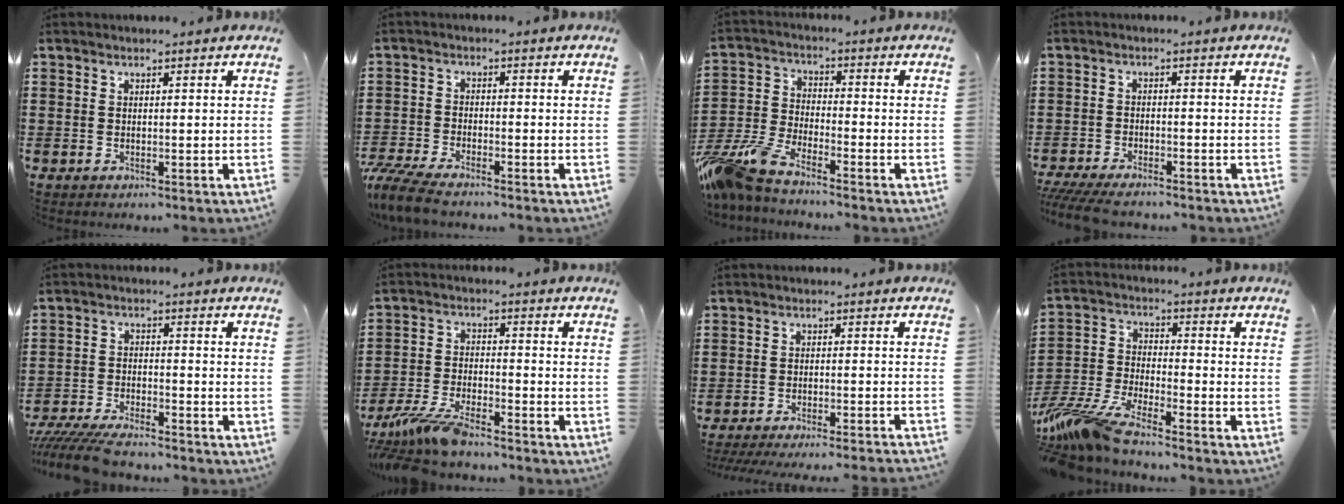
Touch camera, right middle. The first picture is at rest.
{"total": 5.3, "force": [-4.9, 0.6, 2.1], "torque": [-0.068, -0.014, -0.102]}
{"total": 8.3, "force": [-7.3, 1.2, 3.7], "torque": [-0.112, -0.010, -0.153]}
{"total": 3.6, "force": [-3.3, 0.4, 1.4], "torque": [-0.037, -0.007, -0.069]}
{"total": 5.9, "force": [-5.5, 0.6, 1.8], "torque": [-0.054, -0.008, -0.112]}
{"total": 7.3, "force": [-6.3, 1.3, 3.5], "torque": [-0.085, -0.002, -0.124]}
{"total": 3.2, "force": [-3.1, -0.4, 0.8], "torque": [-0.015, -0.004, -0.063]}
{"total": 9.6, "force": [-8.7, 0.7, 4.0], "torque": [-0.104, -0.006, -0.179]}